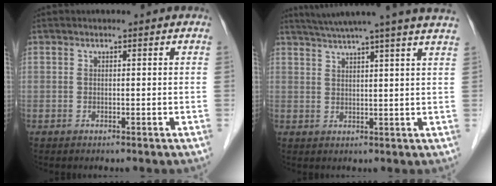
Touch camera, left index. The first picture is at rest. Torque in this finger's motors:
{"motor_torque": [-0.27, -0.65, -0.14, 0.02]}